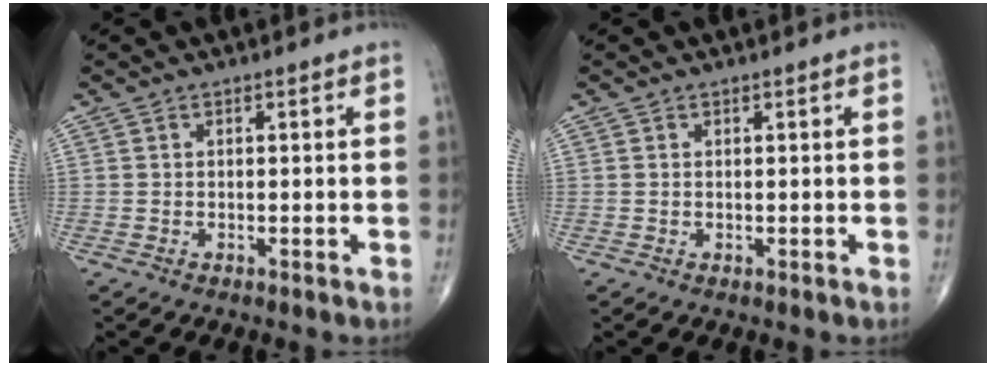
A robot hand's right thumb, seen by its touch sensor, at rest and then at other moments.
{"total": 0.0}